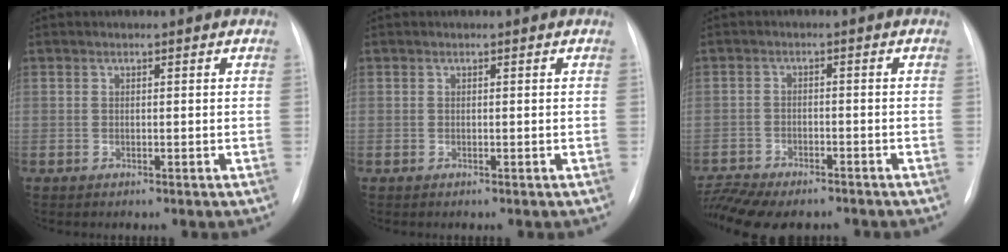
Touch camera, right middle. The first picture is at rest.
{"total": 0.0}
{"total": 12.0, "force": [-10.2, 3.7, 5.0], "torque": [-0.104, 0.010, -0.153]}